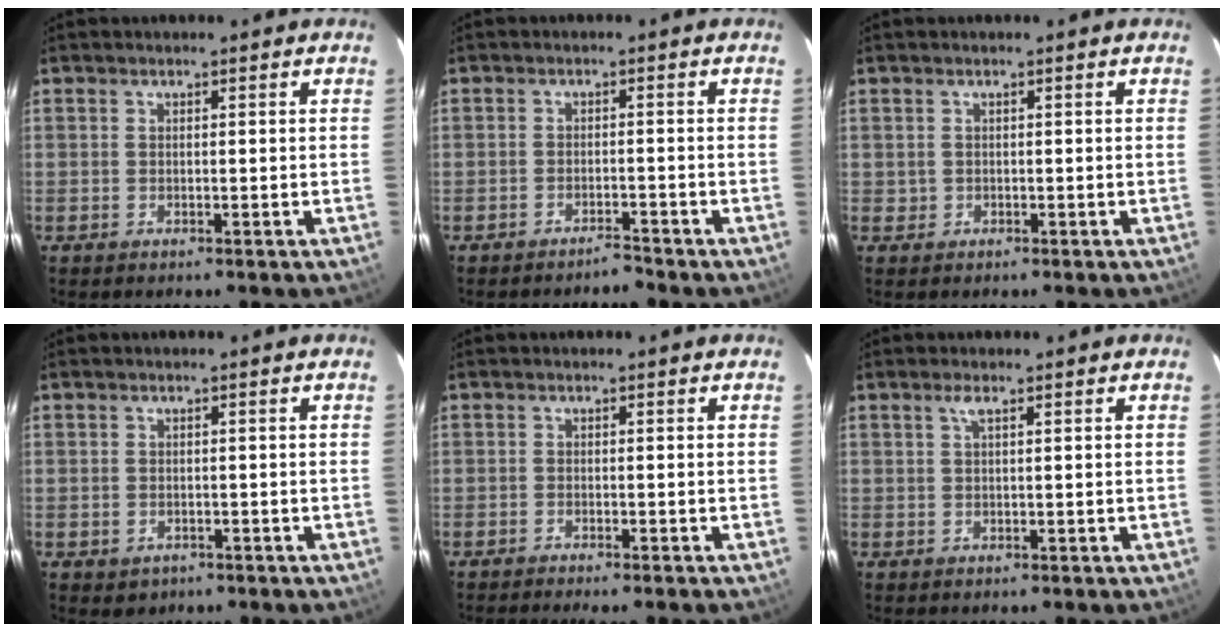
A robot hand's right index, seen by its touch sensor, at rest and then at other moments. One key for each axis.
{"total": 2.3, "fx": -2.2, "fy": 0.2, "fz": 0.3, "tx": -0.014, "ty": 0.000, "tz": -0.037}
{"total": 0.9, "fx": -0.2, "fy": 0.9, "fz": 0.0, "tx": 0.004, "ty": 0.001, "tz": 0.001}
{"total": 2.4, "fx": -1.0, "fy": 2.1, "fz": 0.6, "tx": -0.016, "ty": -0.001, "tz": -0.006}
{"total": 3.8, "fx": -3.4, "fy": -0.1, "fz": 1.6, "tx": -0.039, "ty": -0.012, "tz": -0.053}
{"total": 1.1, "fx": 0.5, "fy": -0.1, "fz": 1.0, "tx": -0.019, "ty": 0.004, "tz": 0.009}